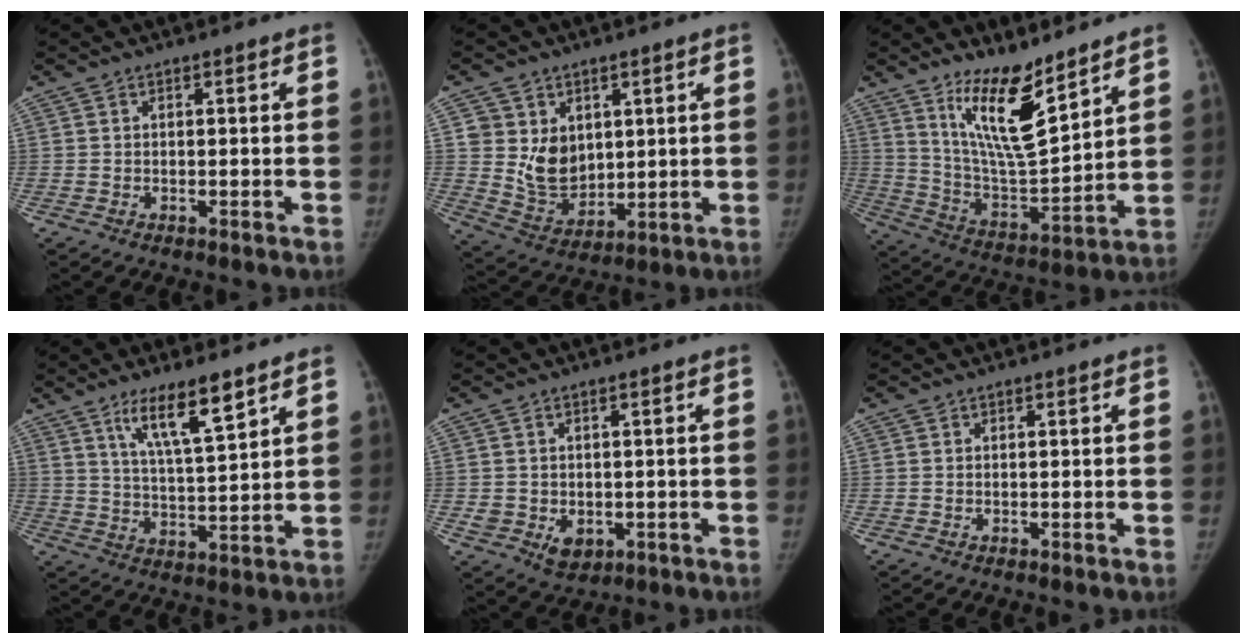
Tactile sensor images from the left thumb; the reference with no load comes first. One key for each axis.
{"total": 10.0, "fx": 2.7, "fy": 7.9, "fz": 5.4, "tx": -0.054, "ty": -0.027, "tz": 0.068}
{"total": 15.4, "fx": 10.4, "fy": 4.2, "fz": 10.7, "tx": -0.158, "ty": -0.084, "tz": 0.200}
{"total": 10.2, "fx": 6.5, "fy": 1.7, "fz": 7.6, "tx": -0.128, "ty": -0.039, "tz": 0.122}
{"total": 5.5, "fx": -1.2, "fy": 4.3, "fz": 3.1, "tx": -0.036, "ty": 0.000, "tz": -0.004}
{"total": 0.0}